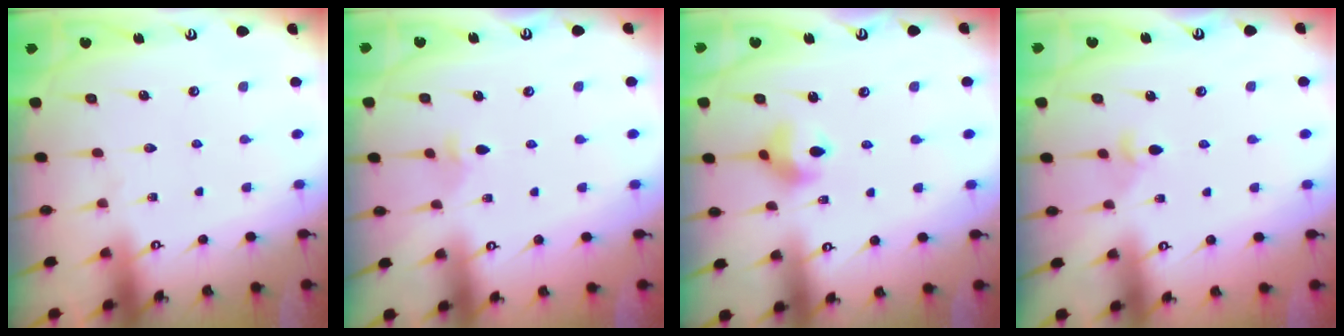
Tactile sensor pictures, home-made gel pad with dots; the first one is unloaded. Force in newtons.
{"total": 3.2, "press": 3.2, "slide": 0.6}
{"total": 7.2, "press": 7.2, "slide": 0.5}
{"total": 3.8, "press": 3.7, "slide": 0.8}